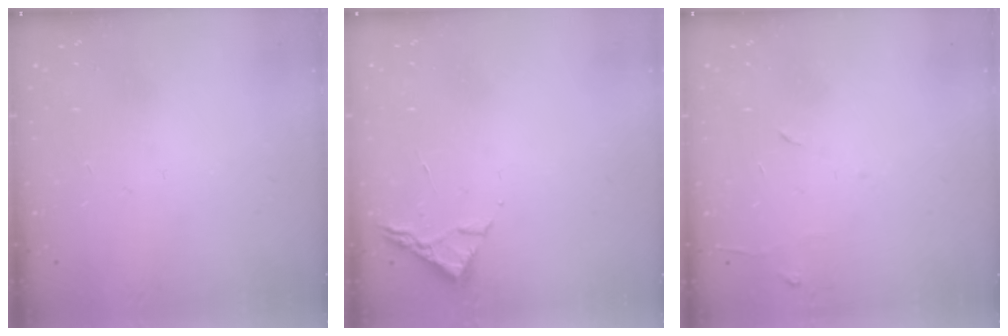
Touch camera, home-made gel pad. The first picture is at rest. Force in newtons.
{"total": 3.0, "press": 2.9, "slide": 0.4}
{"total": 5.8, "press": 5.7, "slide": 0.6}